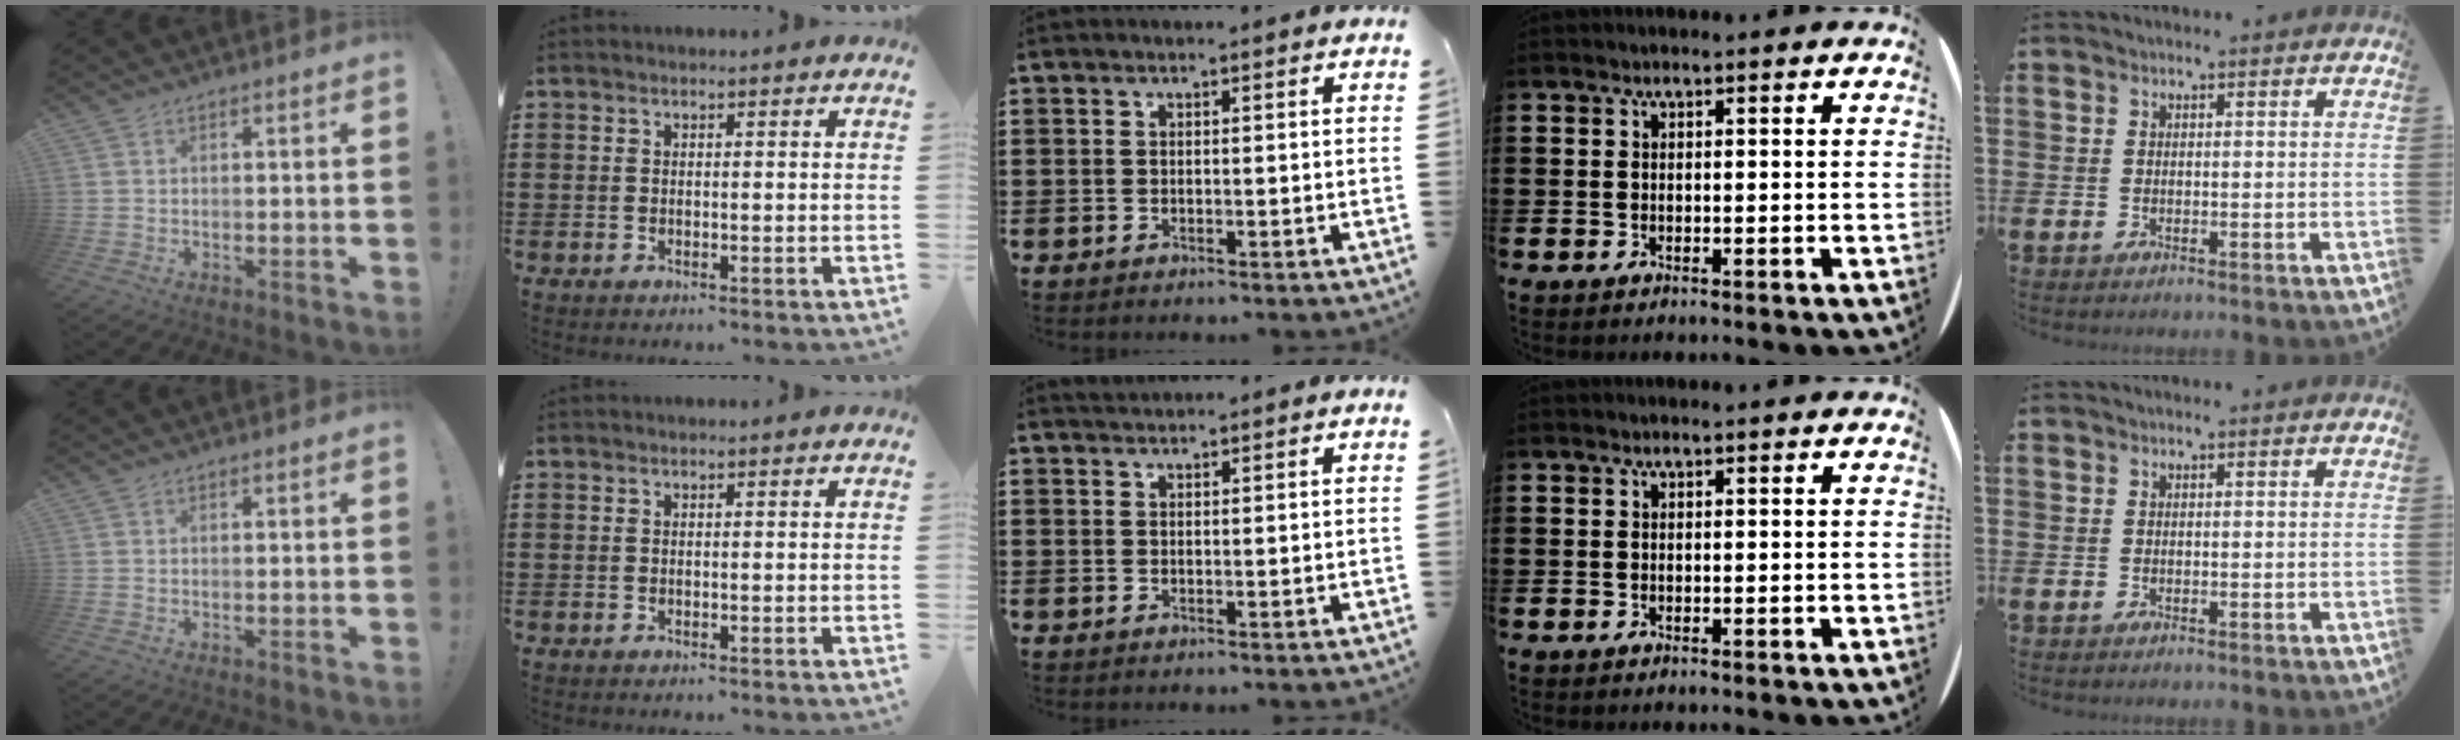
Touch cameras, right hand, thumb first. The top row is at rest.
{"middle": {"total": 1.0, "force": [1.0, 0.1, 0.0], "torque": [-0.002, -0.001, 0.018]}}